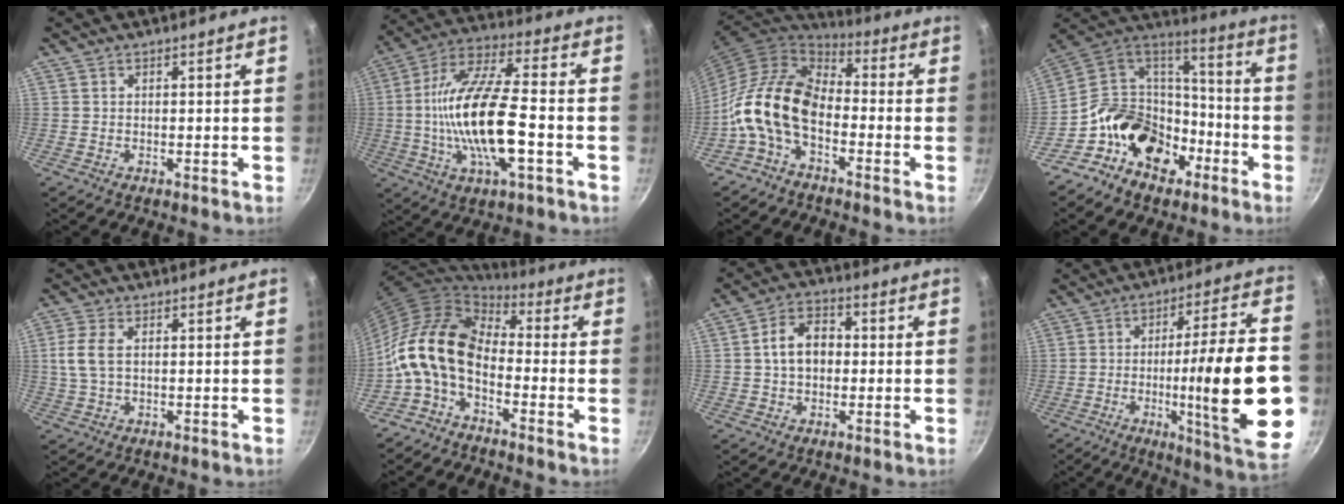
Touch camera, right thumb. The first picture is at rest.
{"total": 19.4, "force": [-3.2, 6.5, 18.0], "torque": [-0.340, 0.027, -0.070]}
{"total": 14.6, "force": [-4.5, 8.9, 10.7], "torque": [-0.182, 0.048, -0.113]}
{"total": 20.0, "force": [-9.2, 14.6, 10.0], "torque": [-0.129, 0.087, -0.162]}
{"total": 5.3, "force": [0.8, 3.0, 4.3], "torque": [-0.095, 0.006, 0.015]}
{"total": 13.9, "force": [-2.8, 8.6, 10.5], "torque": [-0.183, 0.036, -0.075]}
{"total": 8.2, "force": [0.1, 5.9, 5.7], "torque": [-0.072, 0.022, -0.007]}
{"total": 24.8, "force": [-4.7, 4.4, 23.9], "torque": [-0.343, 0.017, -0.064]}